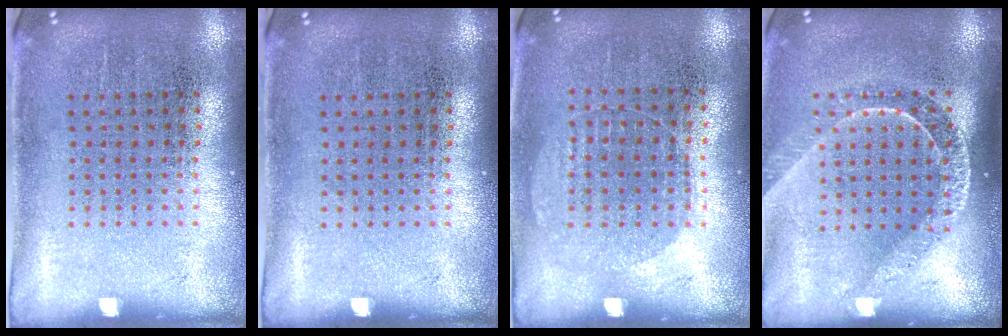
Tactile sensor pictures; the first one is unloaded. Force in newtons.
{"total": 0.0}
{"total": 0.6, "press": 0.5, "slide": 0.3}
{"total": 1.8, "press": 1.5, "slide": 1.0}